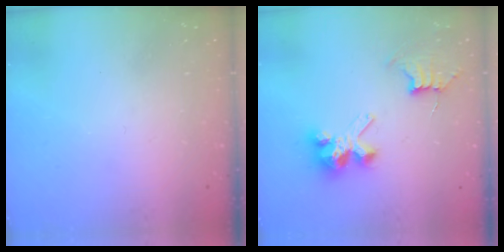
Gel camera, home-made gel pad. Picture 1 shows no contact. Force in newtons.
{"total": 7.8, "press": 7.8, "slide": 0.6}